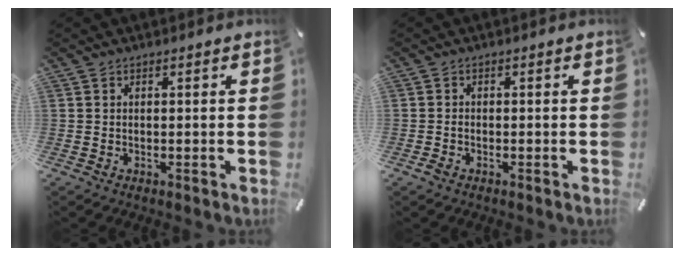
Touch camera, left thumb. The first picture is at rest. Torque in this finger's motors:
{"motor_torque": [0.06, 0.13, -0.43, 0.52, -0.02]}